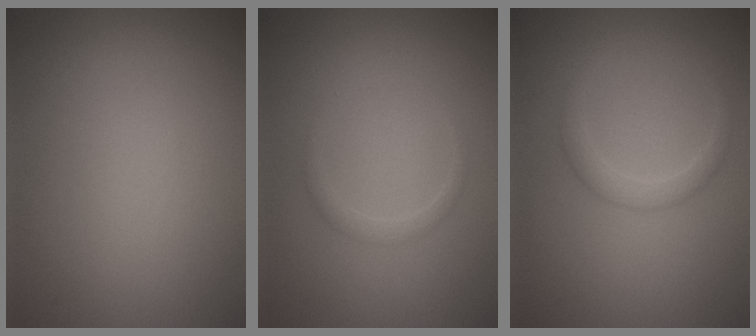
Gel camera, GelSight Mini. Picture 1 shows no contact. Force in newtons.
{"total": 1.1, "press": 1.1, "slide": 0.0}
{"total": 1.6, "press": 1.6, "slide": 0.1}